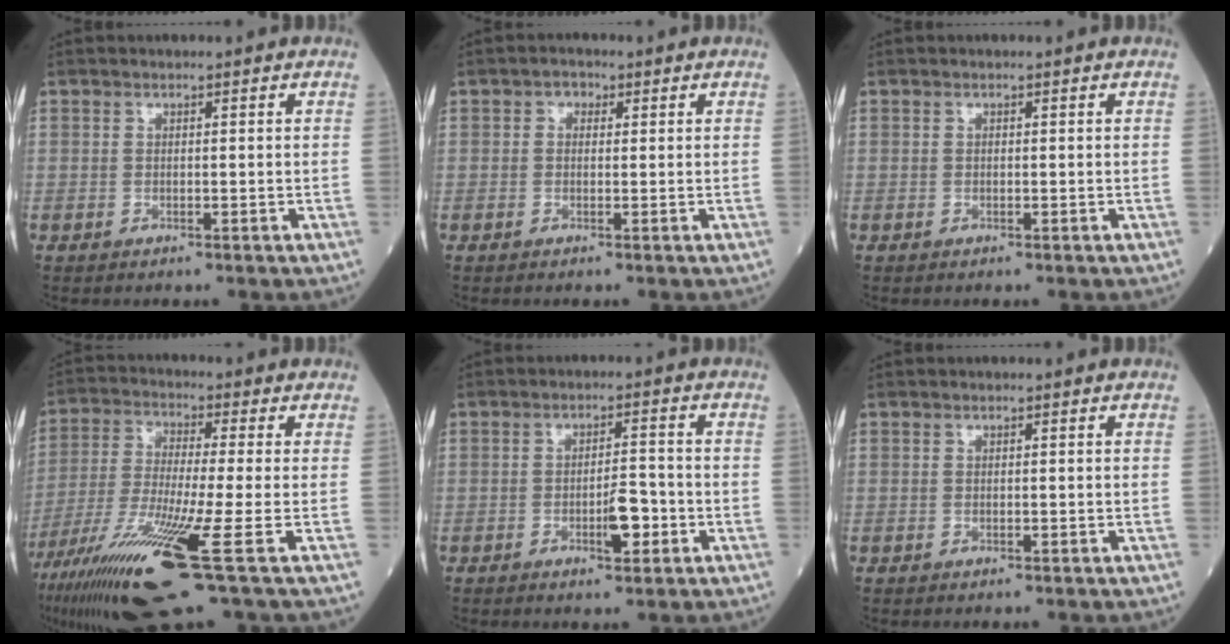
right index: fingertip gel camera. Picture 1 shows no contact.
{"total": 1.3, "force": [0.3, 1.1, 0.7], "torque": [-0.010, 0.008, -0.003]}
{"total": 0.0}
{"total": 16.7, "force": [-8.3, -0.2, 14.5], "torque": [-0.286, -0.050, -0.152]}
{"total": 4.6, "force": [-1.7, 1.3, 4.1], "torque": [-0.061, 0.004, -0.024]}
{"total": 0.0}